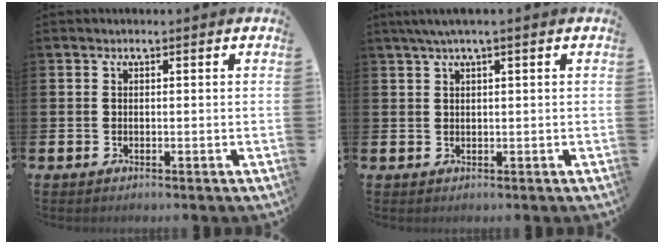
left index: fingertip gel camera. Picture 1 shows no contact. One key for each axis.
{"total": 2.1, "fx": 1.4, "fy": -0.1, "fz": 1.6, "tx": -0.037, "ty": 0.004, "tz": 0.025}